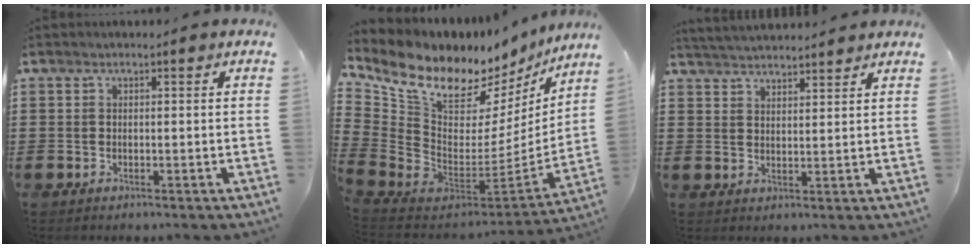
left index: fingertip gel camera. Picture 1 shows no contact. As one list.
[{"total": 10.8, "force": [7.9, 5.7, 4.7], "torque": [-0.123, -0.072, 0.141]}, {"total": 3.3, "force": [3.3, -0.1, 0.1], "torque": [-0.013, -0.010, 0.060]}]